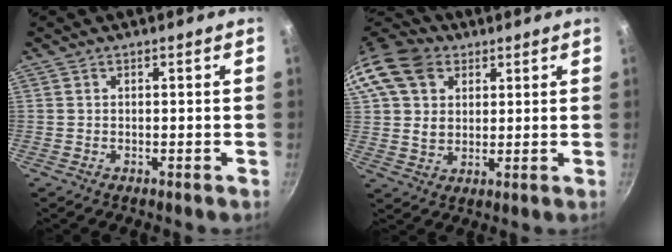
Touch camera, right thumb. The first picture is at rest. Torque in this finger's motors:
{"motor_torque": [-0.31, 2.11, 0.61, -0.48, 0.13]}